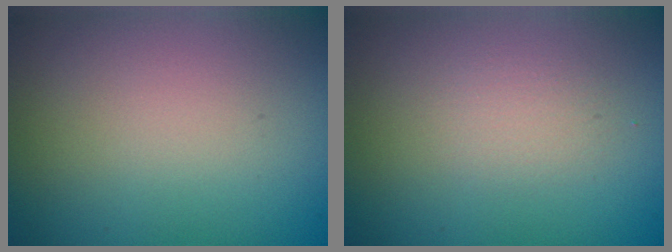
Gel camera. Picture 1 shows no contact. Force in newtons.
{"total": 1.2, "press": 1.2, "slide": 0.1}